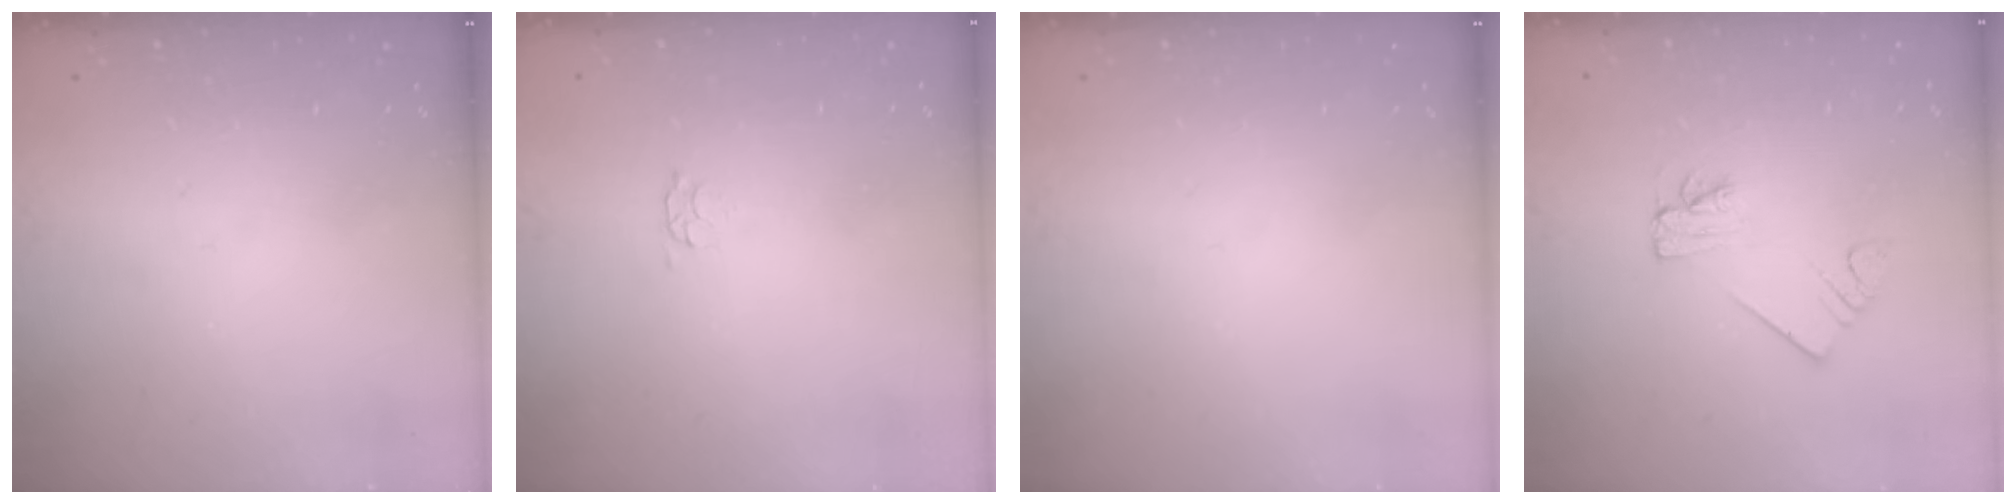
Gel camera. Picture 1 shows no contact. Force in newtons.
{"total": 2.8, "press": 2.7, "slide": 0.5}
{"total": 0.0}
{"total": 2.2, "press": 2.2, "slide": 0.1}